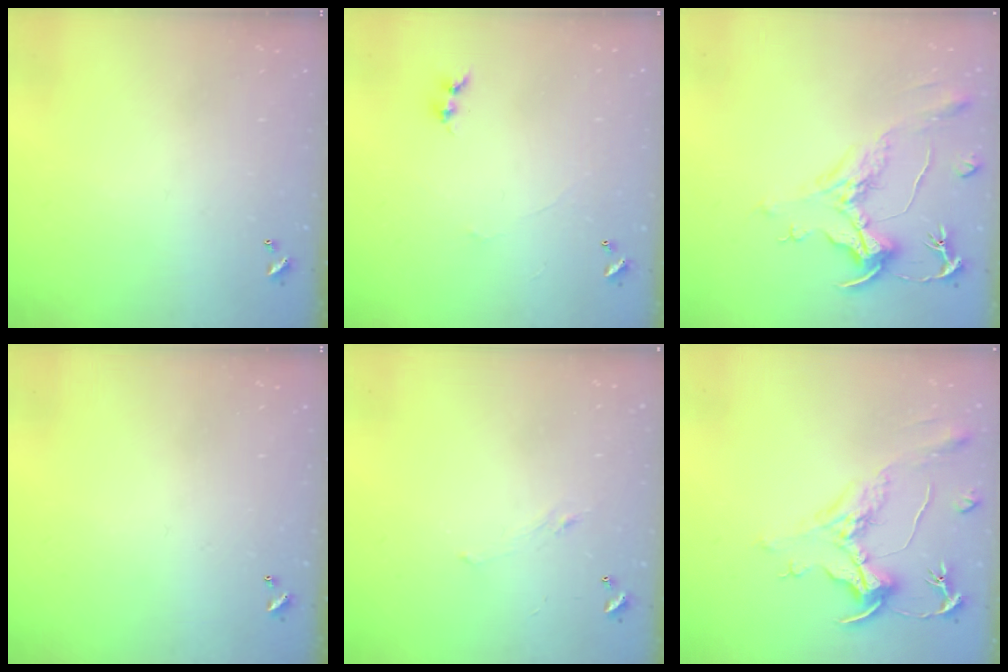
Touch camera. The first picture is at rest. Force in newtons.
{"total": 0.0}
{"total": 2.0, "press": 1.6, "slide": 1.2}
{"total": 0.0}
{"total": 1.0, "press": 0.9, "slide": 0.6}
{"total": 2.2, "press": 1.7, "slide": 1.4}